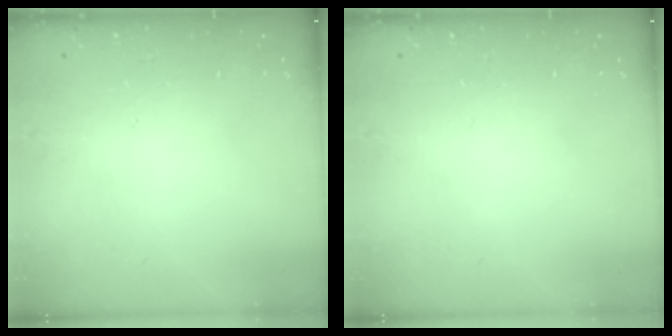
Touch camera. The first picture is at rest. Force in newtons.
{"total": 0.0}